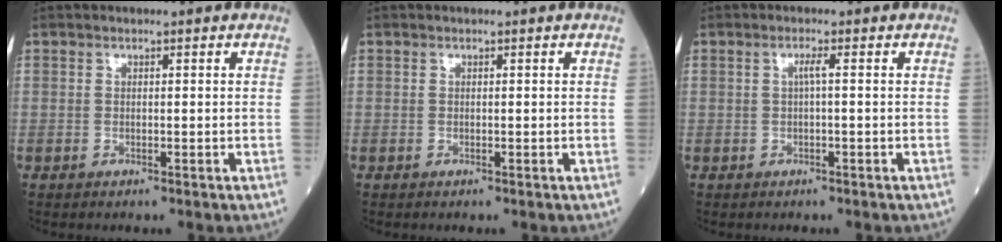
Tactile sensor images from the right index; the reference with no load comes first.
{"total": 0.0}
{"total": 1.2, "force": [0.0, -0.2, 1.2], "torque": [-0.023, 0.002, -0.001]}